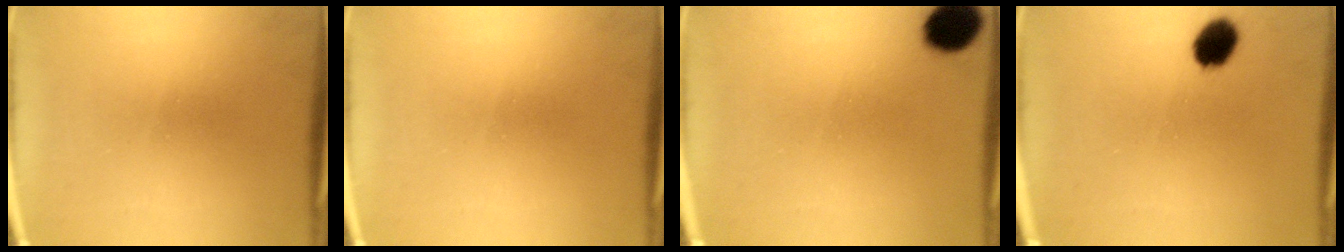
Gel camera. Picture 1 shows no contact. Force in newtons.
{"total": 0.0}
{"total": 9.2}
{"total": 6.4}